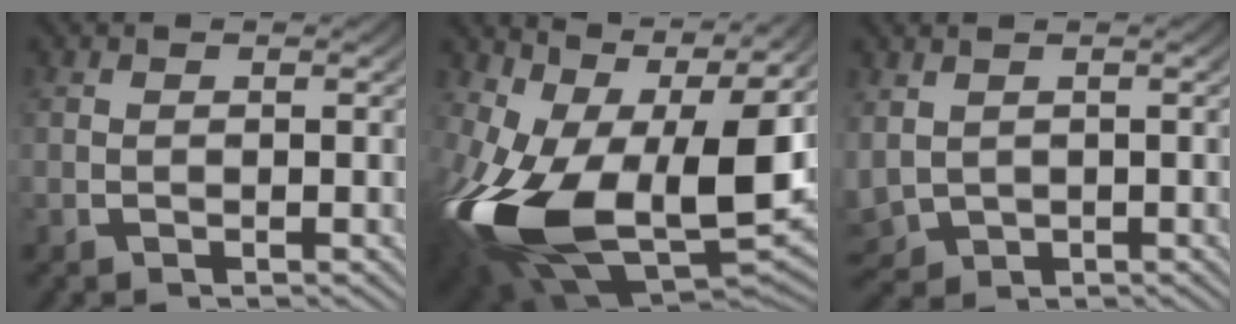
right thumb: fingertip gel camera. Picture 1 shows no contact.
{"total": 18.3, "force": [-1.3, 11.1, 14.5], "torque": [-0.325, -0.074, 0.012]}
{"total": 4.7, "force": [-0.5, 4.0, 2.4], "torque": [-0.074, -0.028, 0.011]}